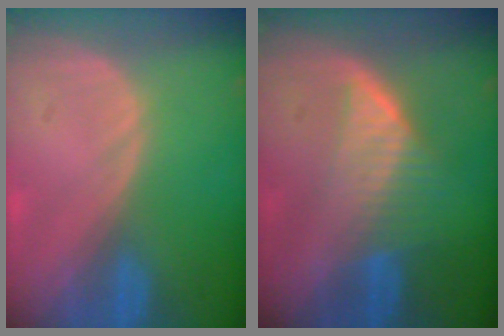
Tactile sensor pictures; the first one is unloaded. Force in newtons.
{"total": 6.5, "press": 5.8, "slide": 3.0}